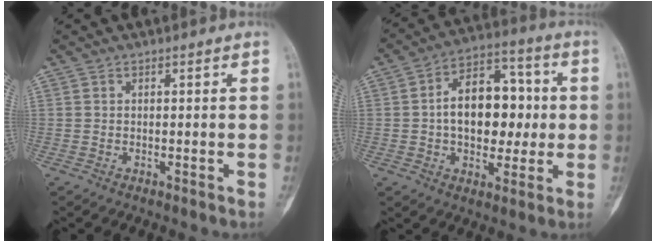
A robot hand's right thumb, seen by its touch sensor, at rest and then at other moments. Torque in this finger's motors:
{"motor_torque": [1.57, 1.77, 0.74, -0.57, 0.33]}